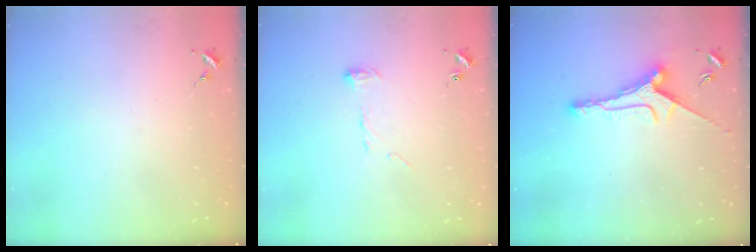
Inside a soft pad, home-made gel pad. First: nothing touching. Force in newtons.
{"total": 7.1, "press": 7.1, "slide": 0.2}
{"total": 8.4, "press": 8.4, "slide": 0.3}